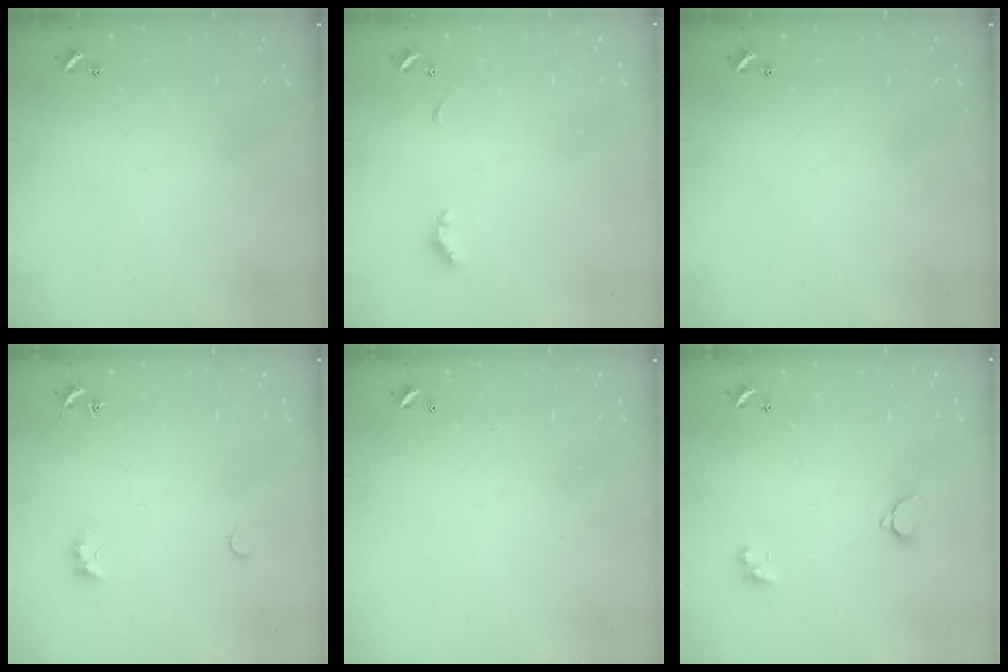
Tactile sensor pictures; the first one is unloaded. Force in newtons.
{"total": 2.9, "press": 2.8, "slide": 0.6}
{"total": 0.0}
{"total": 1.9, "press": 1.9, "slide": 0.5}
{"total": 2.9, "press": 2.9, "slide": 0.1}
{"total": 1.7, "press": 1.7, "slide": 0.3}